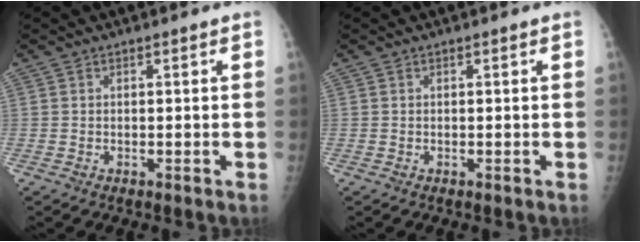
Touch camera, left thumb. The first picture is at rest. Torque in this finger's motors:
{"motor_torque": [-0.03, 0.09, -0.10, -0.12, 0.00]}